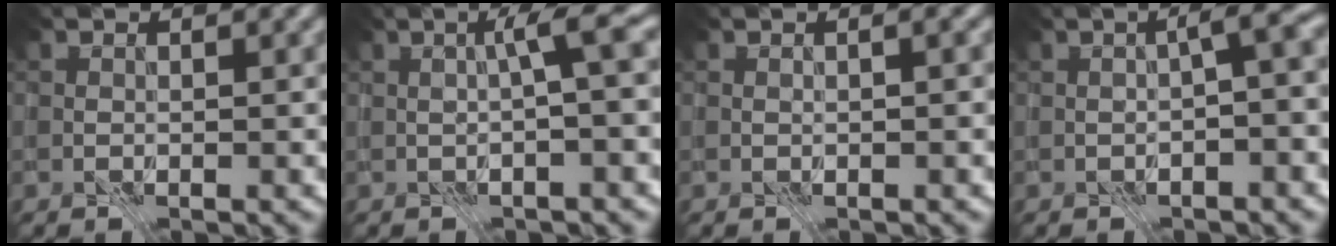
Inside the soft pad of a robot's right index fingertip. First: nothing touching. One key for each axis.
{"total": 2.6, "fx": 0.0, "fy": -0.2, "fz": 2.6, "tx": -0.042, "ty": 0.015, "tz": -0.003}
{"total": 0.6, "fx": -0.2, "fy": 0.1, "fz": 0.6, "tx": -0.010, "ty": -0.001, "tz": -0.003}
{"total": 2.9, "fx": -0.9, "fy": 0.4, "fz": 2.7, "tx": -0.043, "ty": 0.011, "tz": -0.020}